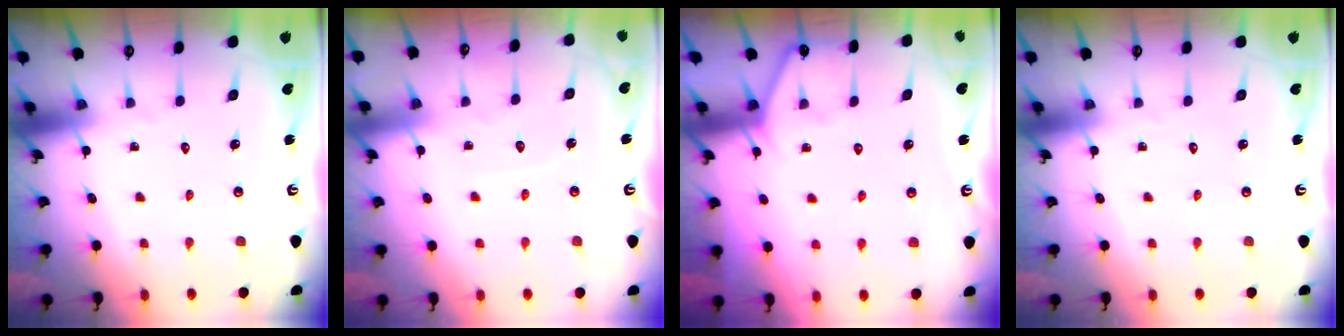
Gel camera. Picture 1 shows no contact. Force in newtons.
{"total": 3.7, "press": 3.6, "slide": 0.5}
{"total": 3.4, "press": 3.4, "slide": 0.5}
{"total": 0.0}